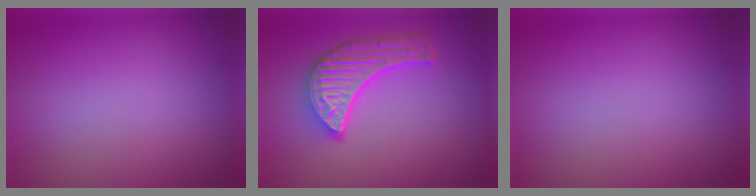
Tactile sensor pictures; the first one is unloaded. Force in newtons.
{"total": 5.9, "press": 4.5, "slide": 3.8}
{"total": 0.0}